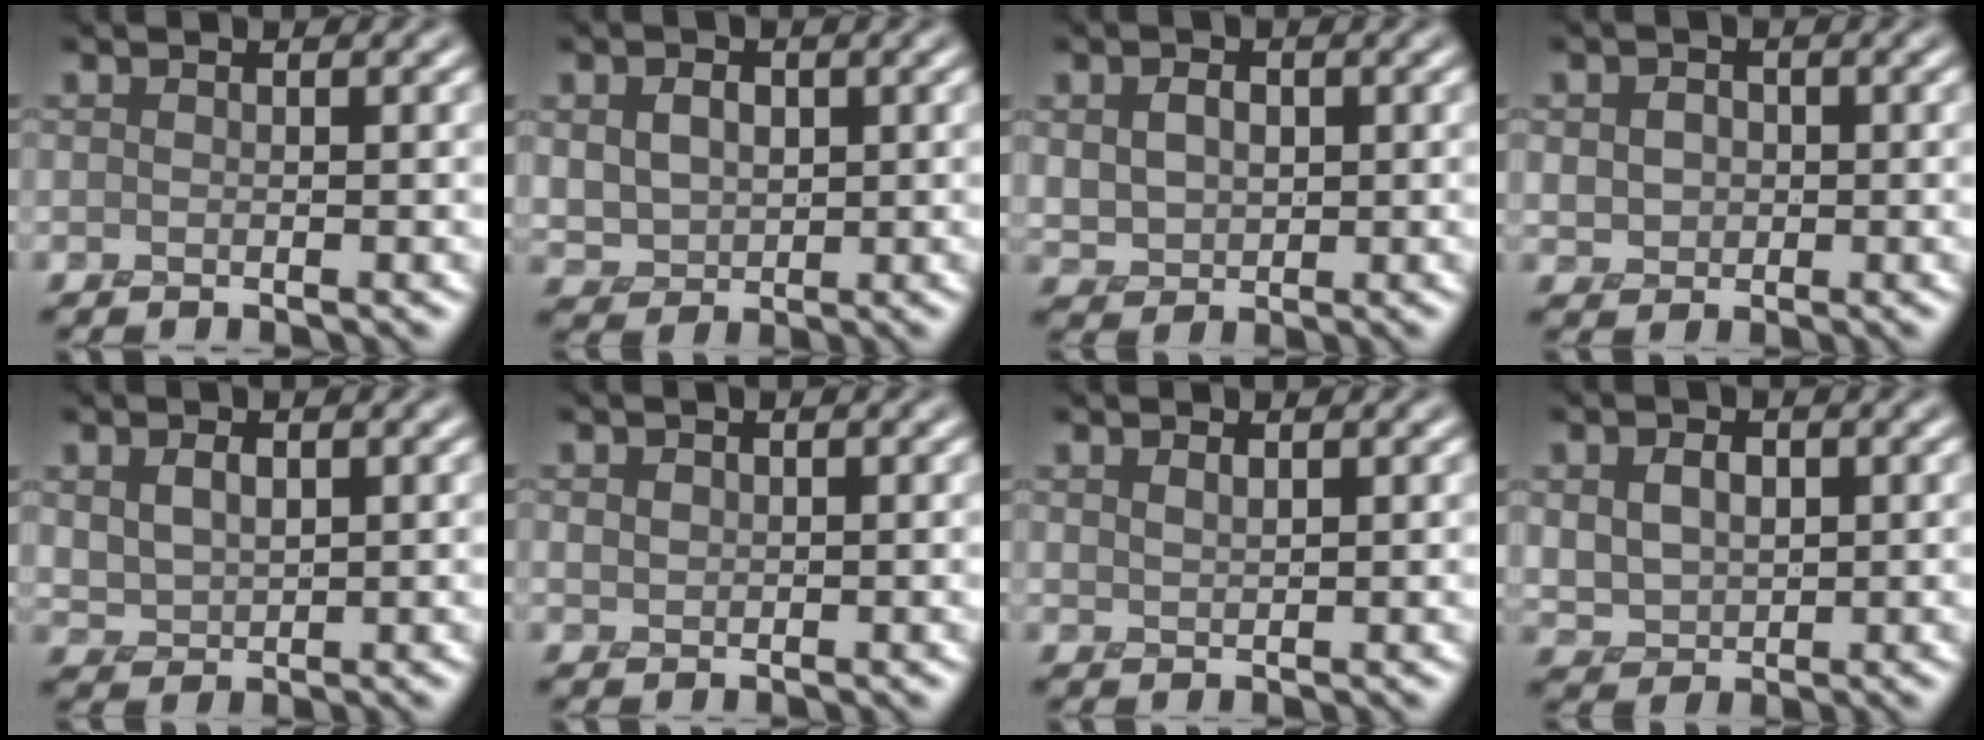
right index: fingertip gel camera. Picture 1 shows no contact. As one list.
[{"total": 6.0, "force": [0.4, 4.9, 3.5], "torque": [-0.072, 0.014, -0.001]}, {"total": 4.9, "force": [0.1, 3.9, 2.9], "torque": [-0.058, 0.006, 0.001]}, {"total": 3.7, "force": [0.2, 3.1, 2.0], "torque": [-0.035, 0.012, -0.011]}, {"total": 3.2, "force": [0.4, 2.3, 2.2], "torque": [-0.048, -0.004, 0.015]}, {"total": 0.8, "force": [0.3, 0.7, 0.3], "torque": [-0.007, -0.002, 0.009]}, {"total": 0.9, "force": [0.8, 0.2, 0.4], "torque": [-0.013, -0.003, 0.021]}, {"total": 5.3, "force": [0.2, 4.2, 3.3], "torque": [-0.068, 0.005, 0.007]}]